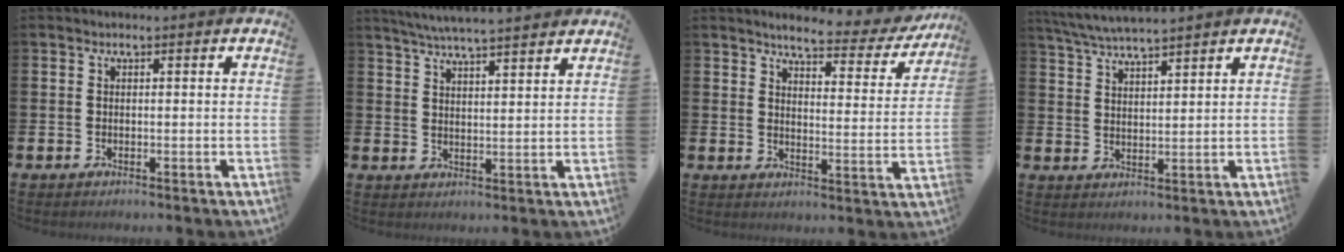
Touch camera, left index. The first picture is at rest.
{"total": 5.2, "force": [5.1, -0.3, 1.1], "torque": [-0.045, -0.022, 0.093]}
{"total": 4.6, "force": [4.2, 1.0, 1.6], "torque": [-0.043, -0.030, 0.064]}
{"total": 4.9, "force": [4.8, -0.1, 1.0], "torque": [-0.044, -0.020, 0.088]}